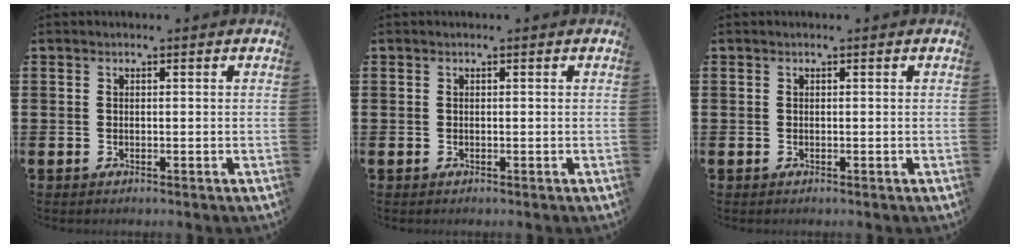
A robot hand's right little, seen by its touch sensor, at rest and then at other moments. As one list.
[{"total": 0.0}, {"total": 0.0}]